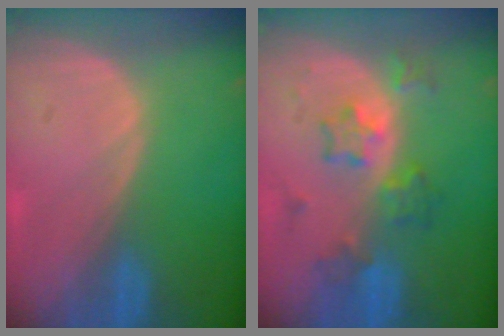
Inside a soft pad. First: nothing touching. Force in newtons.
{"total": 5.9, "press": 5.9, "slide": 0.3}